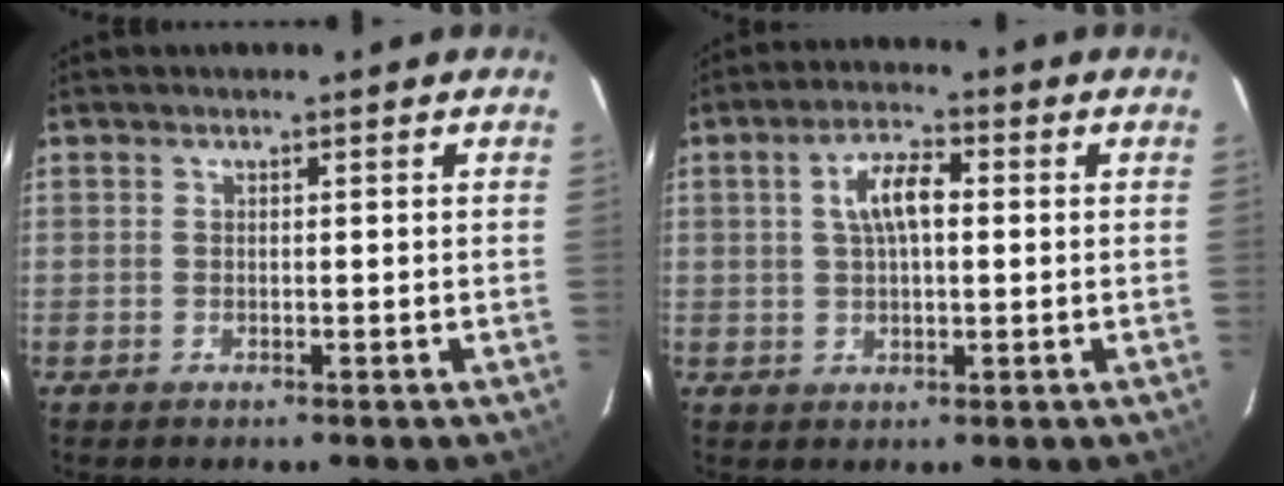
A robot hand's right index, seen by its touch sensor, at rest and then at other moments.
{"total": 6.4, "force": [1.1, 2.8, 5.6], "torque": [-0.107, 0.016, 0.024]}